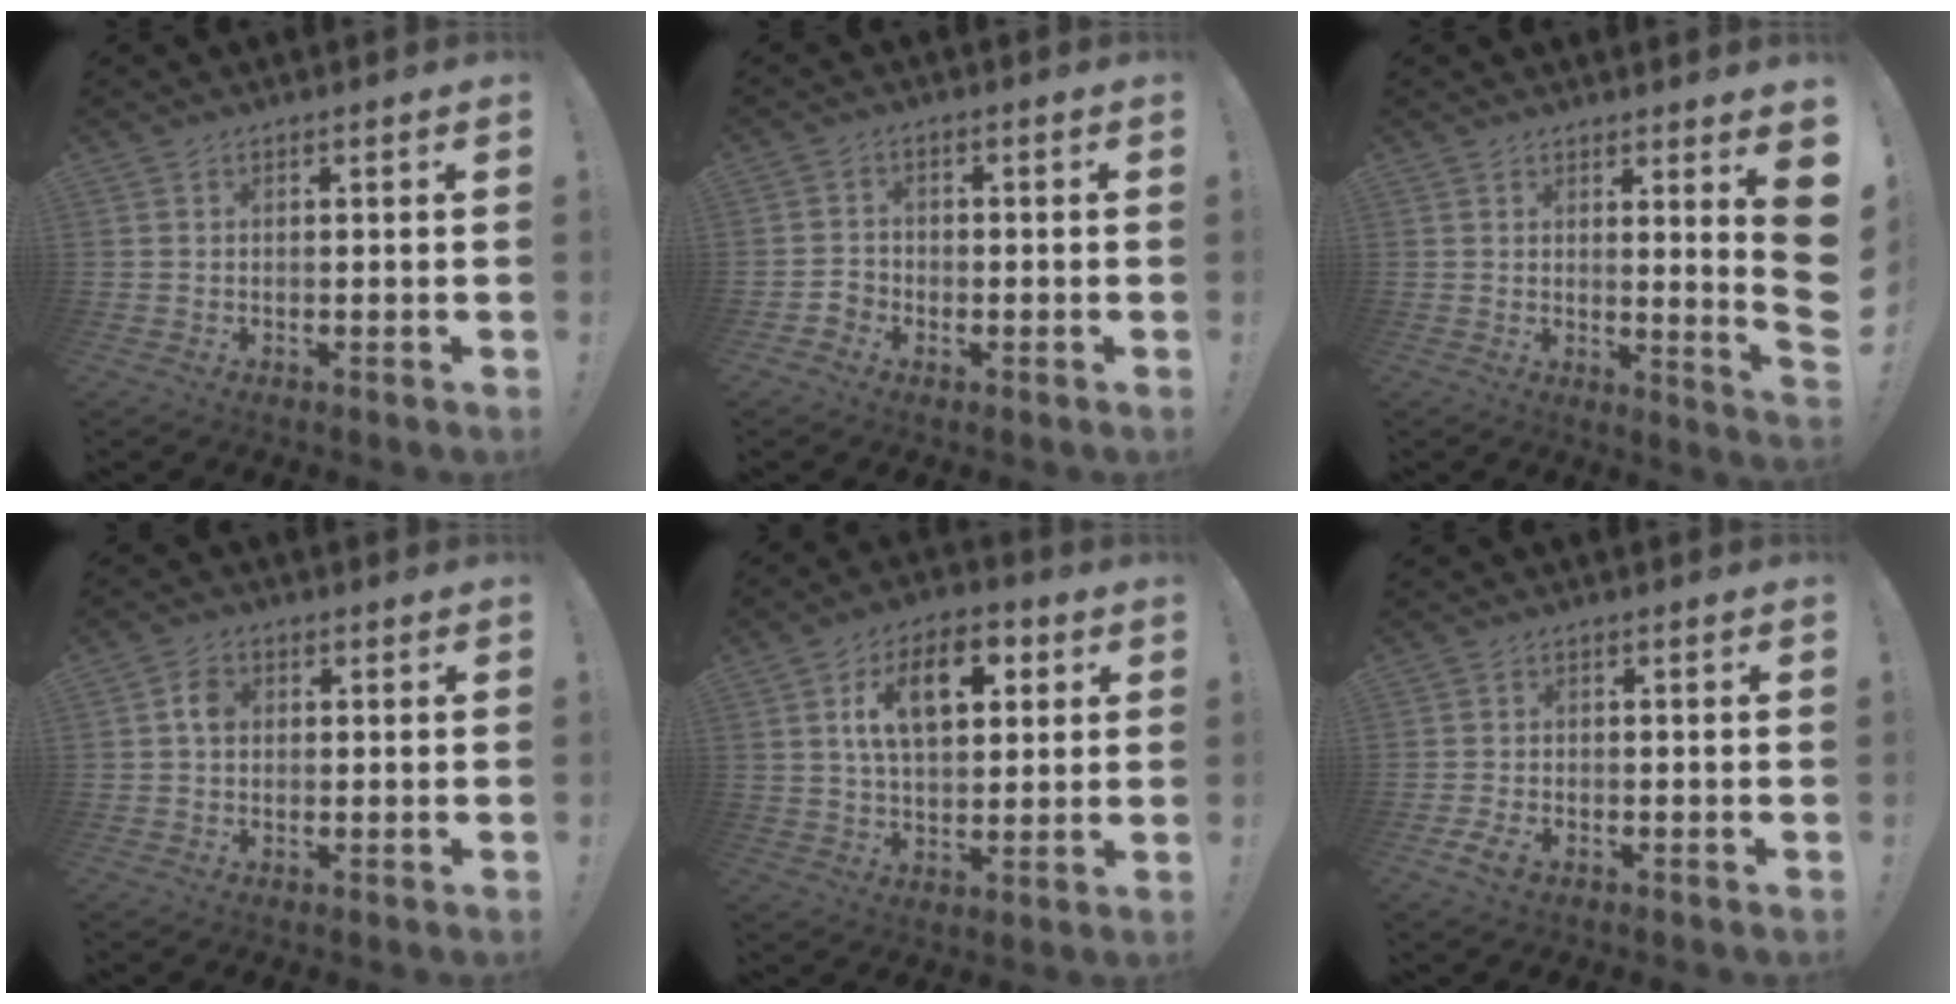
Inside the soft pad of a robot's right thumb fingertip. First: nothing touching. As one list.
[{"total": 3.2, "force": [-2.0, 2.3, 0.8], "torque": [-0.021, 0.009, -0.037]}, {"total": 8.1, "force": [2.7, -1.0, 7.6], "torque": [-0.096, -0.051, 0.038]}, {"total": 3.9, "force": [0.1, 2.8, 2.8], "torque": [-0.048, 0.012, 0.000]}, {"total": 14.0, "force": [4.6, 8.2, 10.4], "torque": [-0.163, 0.006, 0.082]}, {"total": 4.2, "force": [-2.4, 2.0, 2.8], "torque": [-0.065, 0.005, -0.042]}]